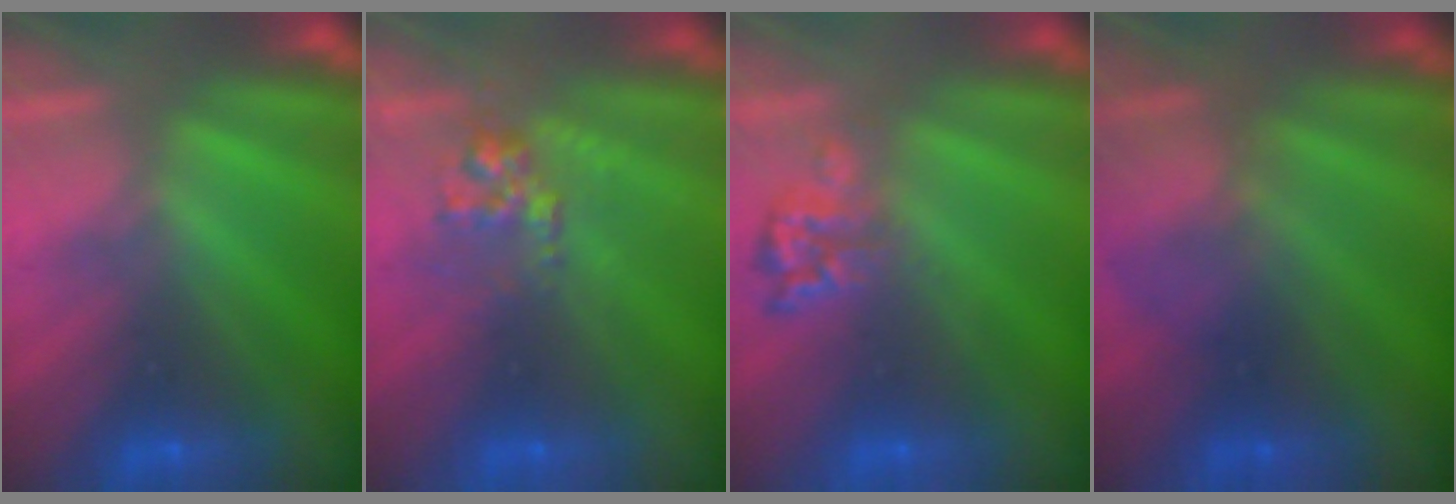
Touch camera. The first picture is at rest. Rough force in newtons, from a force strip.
{"total": 2.7}
{"total": 2.4}
{"total": 2.2}